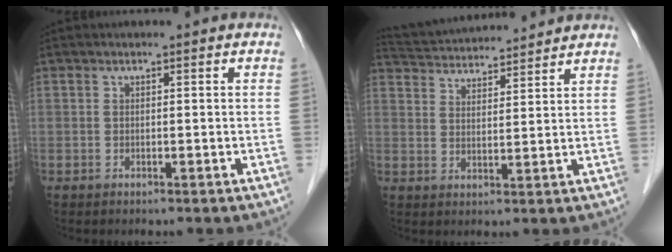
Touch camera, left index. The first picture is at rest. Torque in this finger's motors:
{"motor_torque": [-0.99, -1.14, 0.10, 0.03]}